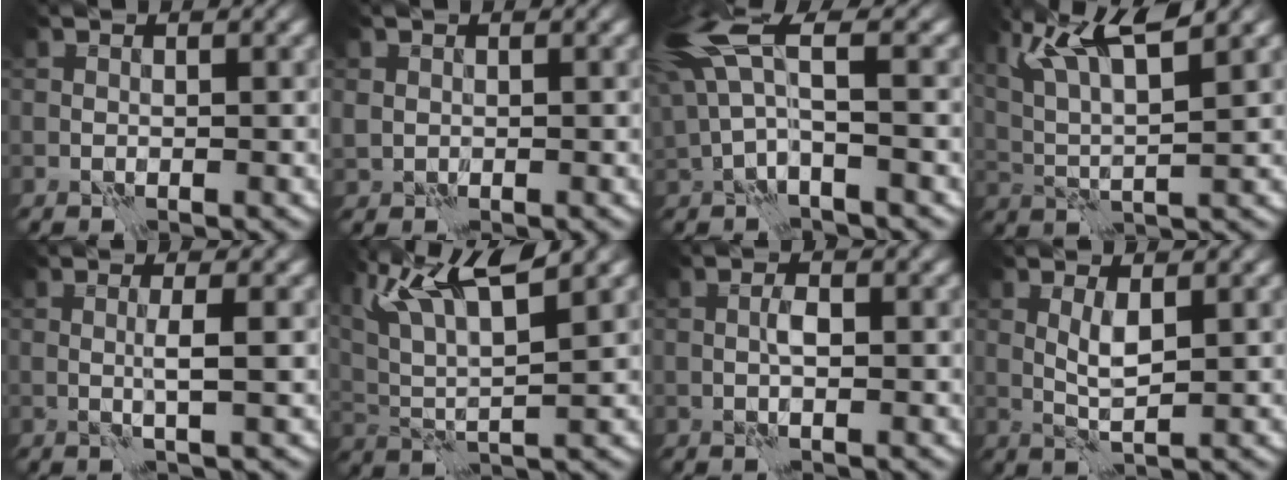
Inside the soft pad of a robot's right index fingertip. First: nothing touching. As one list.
[{"total": 1.0, "force": [0.4, 0.9, 0.1], "torque": [-0.004, 0.002, 0.011]}, {"total": 6.1, "force": [1.8, 2.5, 5.2], "torque": [-0.128, 0.012, 0.030]}, {"total": 6.7, "force": [3.8, 1.4, 5.4], "torque": [-0.107, 0.009, 0.079]}, {"total": 1.9, "force": [0.1, 0.2, 1.9], "torque": [-0.035, 0.003, -0.001]}, {"total": 7.9, "force": [4.5, 1.8, 6.2], "torque": [-0.127, 0.012, 0.090]}, {"total": 1.3, "force": [-0.2, 0.4, 1.2], "torque": [-0.023, 0.007, -0.004]}, {"total": 2.1, "force": [0.6, 0.5, 1.9], "torque": [-0.044, 0.002, 0.014]}]